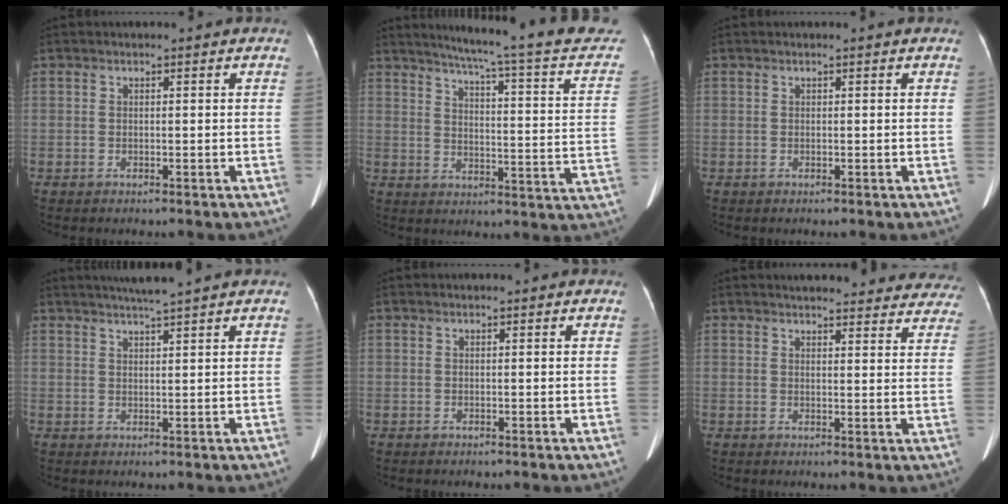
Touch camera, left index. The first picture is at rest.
{"total": 22.5, "force": [19.5, -0.1, 11.1], "torque": [-0.151, -0.059, 0.228]}
{"total": 0.7, "force": [0.6, 0.0, 0.3], "torque": [-0.003, 0.008, 0.010]}
{"total": 4.7, "force": [4.0, -1.1, 2.2], "torque": [-0.035, 0.008, 0.065]}
{"total": 0.0}
{"total": 22.2, "force": [20.5, 5.3, 6.5], "torque": [-0.073, -0.038, 0.222]}